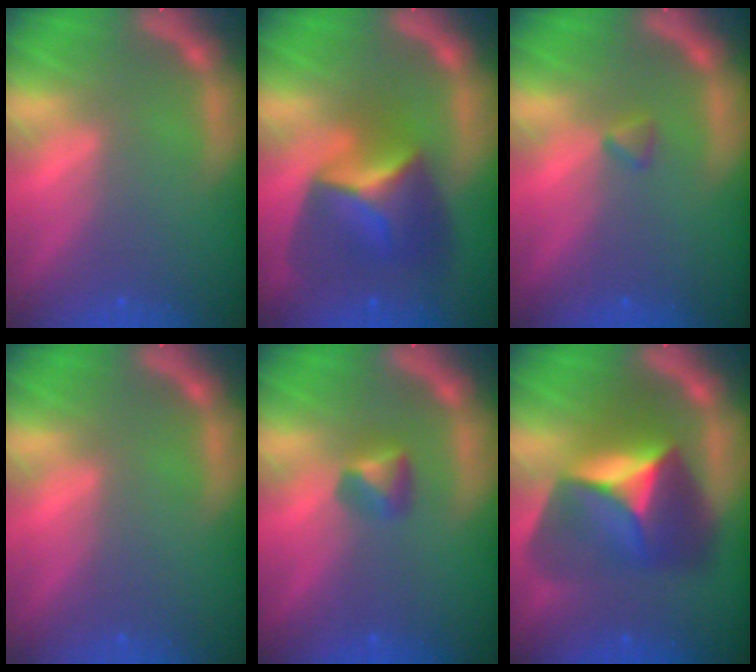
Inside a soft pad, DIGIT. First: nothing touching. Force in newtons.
{"total": 7.4}
{"total": 0.9}
{"total": 0.0}
{"total": 1.9}
{"total": 9.5}